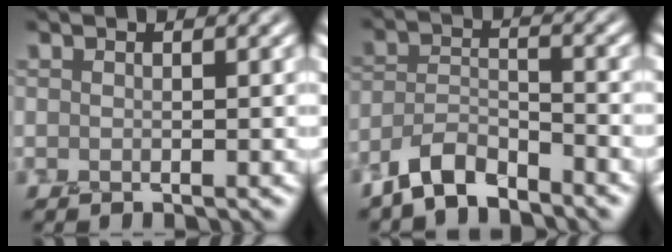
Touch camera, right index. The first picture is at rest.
{"total": 4.3, "force": [-3.7, 1.3, 1.8], "torque": [-0.031, 0.003, -0.079]}